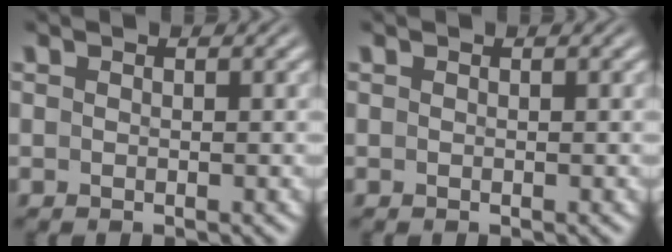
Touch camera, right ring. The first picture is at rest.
{"total": 0.0}